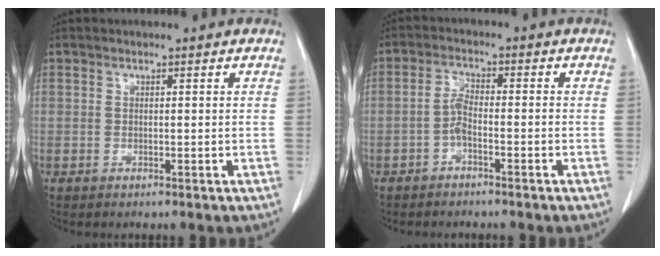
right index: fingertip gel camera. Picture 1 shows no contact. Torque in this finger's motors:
{"motor_torque": [0.44, -0.26, 0.28, 0.07]}